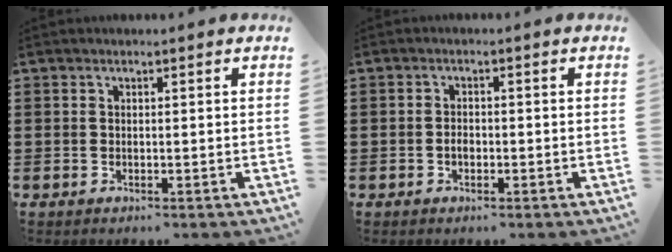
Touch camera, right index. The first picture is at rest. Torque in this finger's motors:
{"motor_torque": [1.31, 0.83, 0.14, 0.01]}